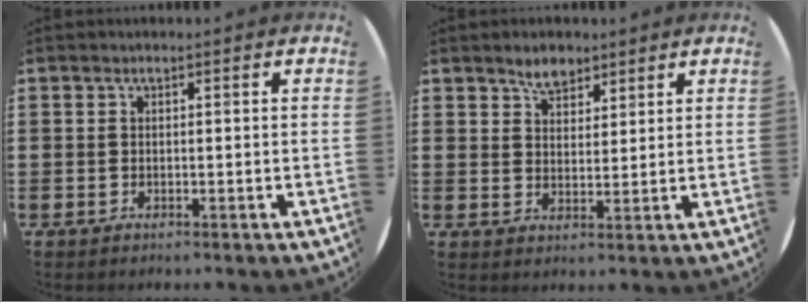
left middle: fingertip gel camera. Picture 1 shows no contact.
{"total": 3.5, "force": [3.0, 1.6, 0.8], "torque": [-0.013, 0.000, 0.055]}